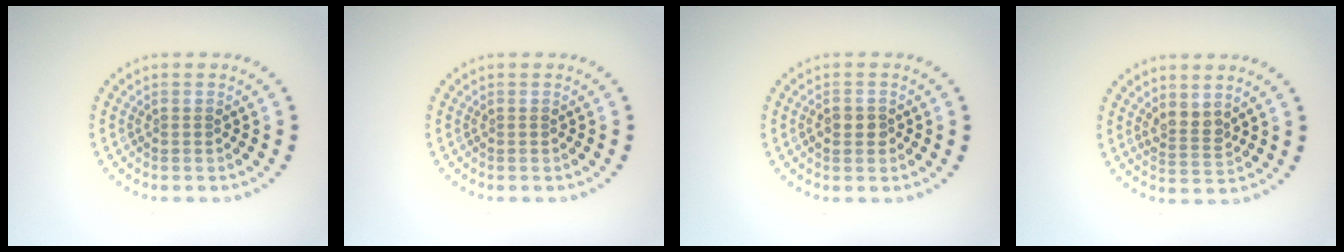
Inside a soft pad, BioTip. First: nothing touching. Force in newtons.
{"total": 0.0}
{"total": 1.6, "press": 1.6, "slide": 0.4}
{"total": 2.0, "press": 1.7, "slide": 1.2}